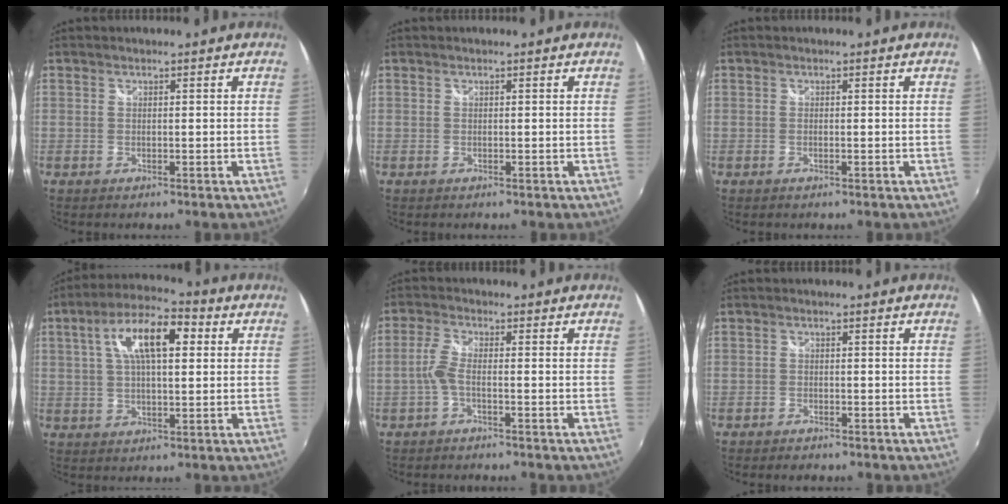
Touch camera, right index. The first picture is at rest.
{"total": 0.0}
{"total": 0.0}
{"total": 12.2, "force": [3.5, 4.8, 10.6], "torque": [-0.190, 0.028, 0.053]}
{"total": 2.8, "force": [-1.4, 0.4, 2.4], "torque": [-0.064, 0.004, -0.031]}
{"total": 2.1, "force": [-1.8, 0.8, 0.7], "torque": [-0.021, -0.005, -0.031]}